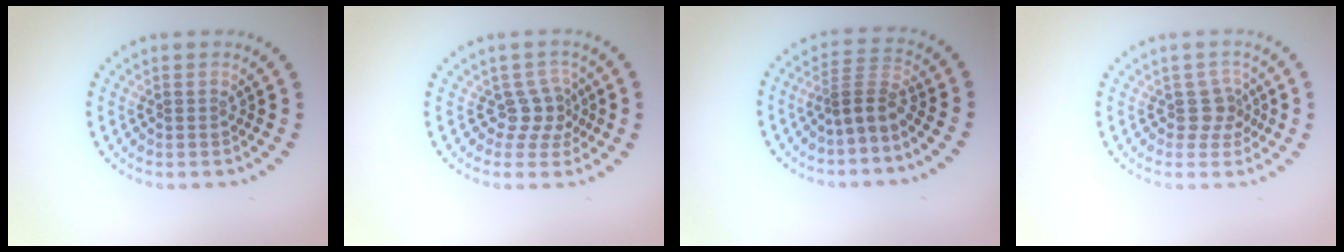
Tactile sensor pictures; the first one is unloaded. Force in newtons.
{"total": 2.3, "press": 1.5, "slide": 1.7}
{"total": 2.8, "press": 1.8, "slide": 2.2}
{"total": 2.1, "press": 1.6, "slide": 1.4}